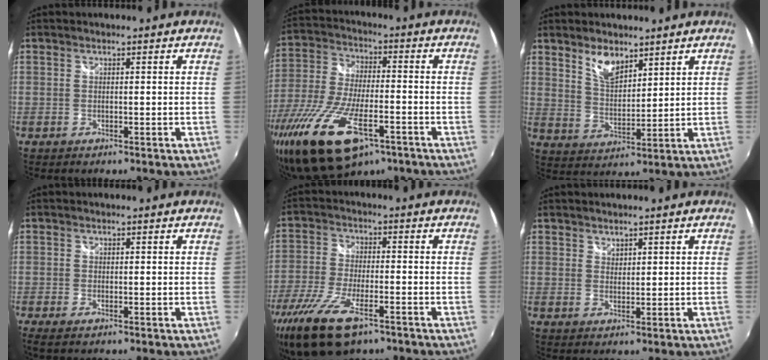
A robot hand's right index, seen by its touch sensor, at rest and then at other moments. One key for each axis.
{"total": 21.3, "fx": -11.9, "fy": 8.6, "fz": 15.5, "tx": -0.328, "ty": -0.062, "tz": -0.212}
{"total": 6.5, "fx": 4.6, "fy": 2.9, "fz": 3.6, "tx": -0.058, "ty": 0.001, "tz": 0.089}
{"total": 1.6, "fx": -1.1, "fy": 0.6, "fz": 1.0, "tx": -0.024, "ty": -0.009, "tz": -0.020}
{"total": 13.1, "fx": -8.3, "fy": 5.0, "fz": 8.7, "tx": -0.198, "ty": -0.034, "tz": -0.160}
{"total": 1.4, "fx": 1.1, "fy": 0.7, "fz": 0.0, "tx": 0.005, "ty": 0.000, "tz": 0.021}